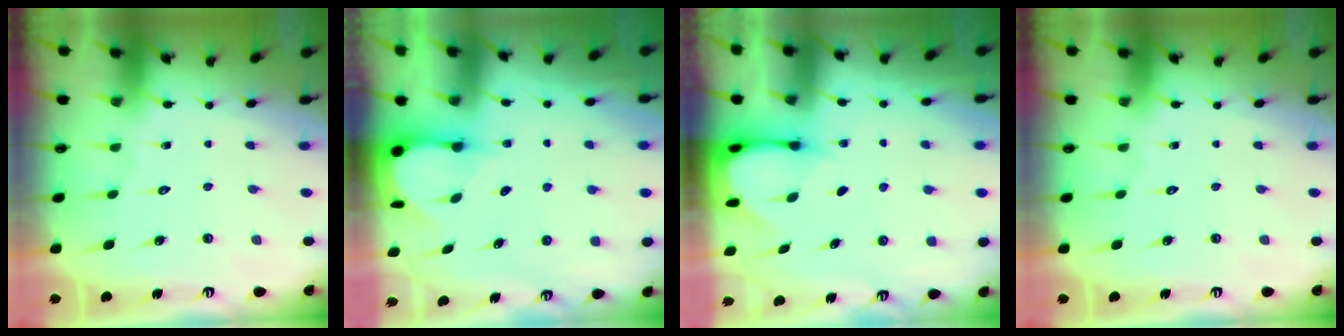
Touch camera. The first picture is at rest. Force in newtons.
{"total": 3.6, "press": 3.6, "slide": 0.4}
{"total": 3.4, "press": 3.4, "slide": 0.4}
{"total": 0.0}